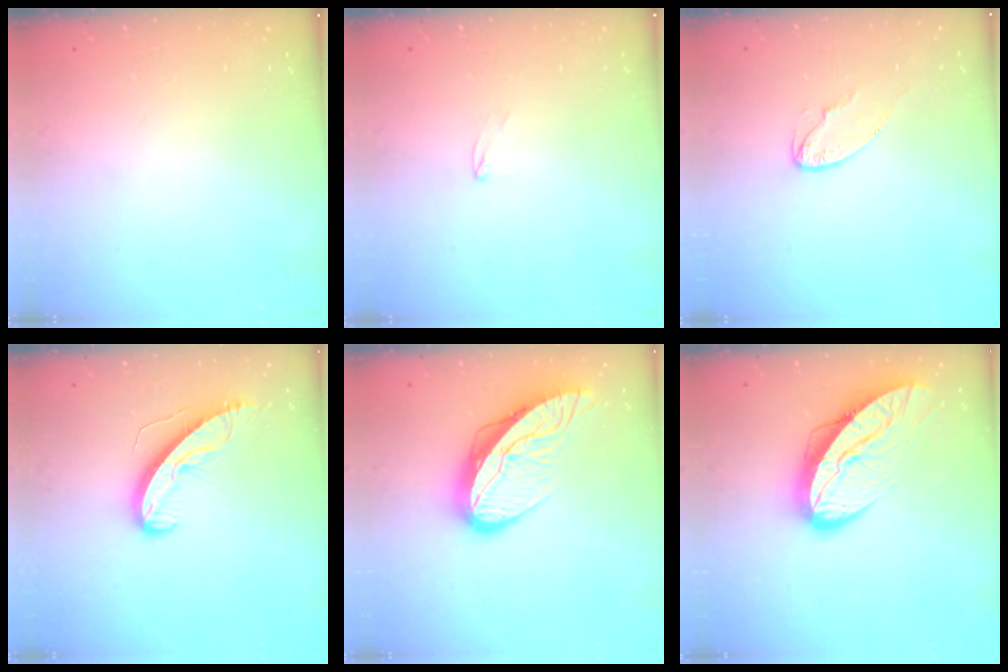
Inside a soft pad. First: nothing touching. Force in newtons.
{"total": 2.2, "press": 2.2, "slide": 0.2}
{"total": 6.1, "press": 6.1, "slide": 0.3}
{"total": 8.8, "press": 8.8, "slide": 0.3}
{"total": 12.5, "press": 12.5, "slide": 1.3}
{"total": 14.8, "press": 14.8, "slide": 1.3}